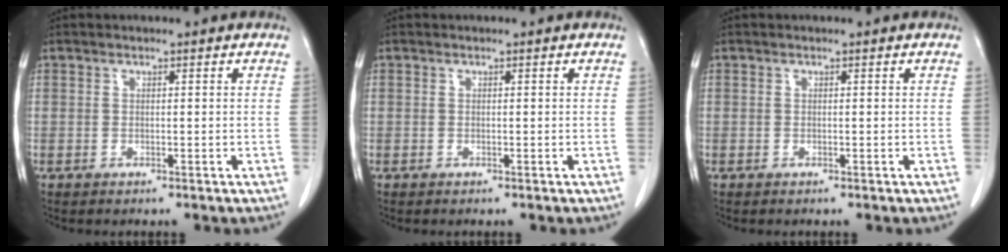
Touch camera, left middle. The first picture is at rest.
{"total": 0.0}
{"total": 0.0}